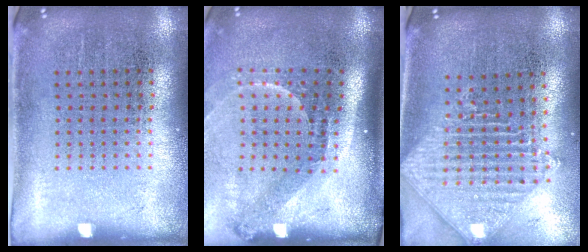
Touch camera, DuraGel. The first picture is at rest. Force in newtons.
{"total": 2.2, "press": 1.5, "slide": 1.6}
{"total": 2.0, "press": 1.6, "slide": 1.2}